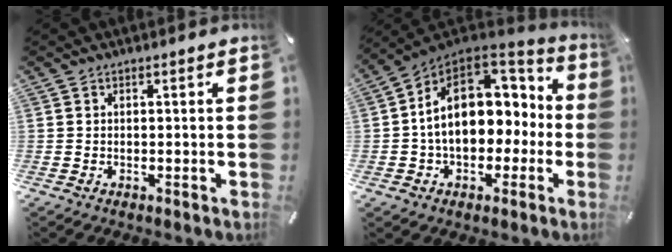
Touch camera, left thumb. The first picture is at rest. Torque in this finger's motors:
{"motor_torque": [2.39, 2.61, 1.04, -0.11, 0.75]}